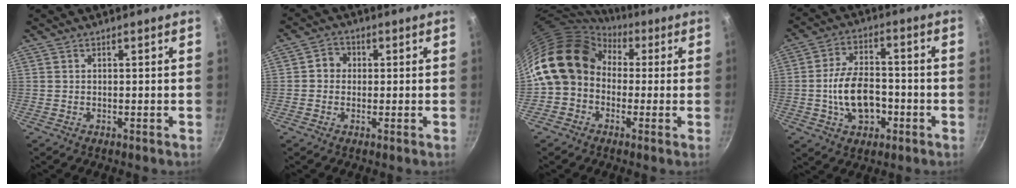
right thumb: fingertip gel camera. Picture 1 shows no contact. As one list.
[{"total": 3.6, "force": [0.2, 3.3, 1.5], "torque": [-0.001, 0.008, -0.007]}, {"total": 13.8, "force": [1.1, 11.4, 7.7], "torque": [-0.105, 0.036, -0.003]}, {"total": 12.1, "force": [-2.7, 7.7, 8.9], "torque": [-0.139, 0.027, -0.045]}]